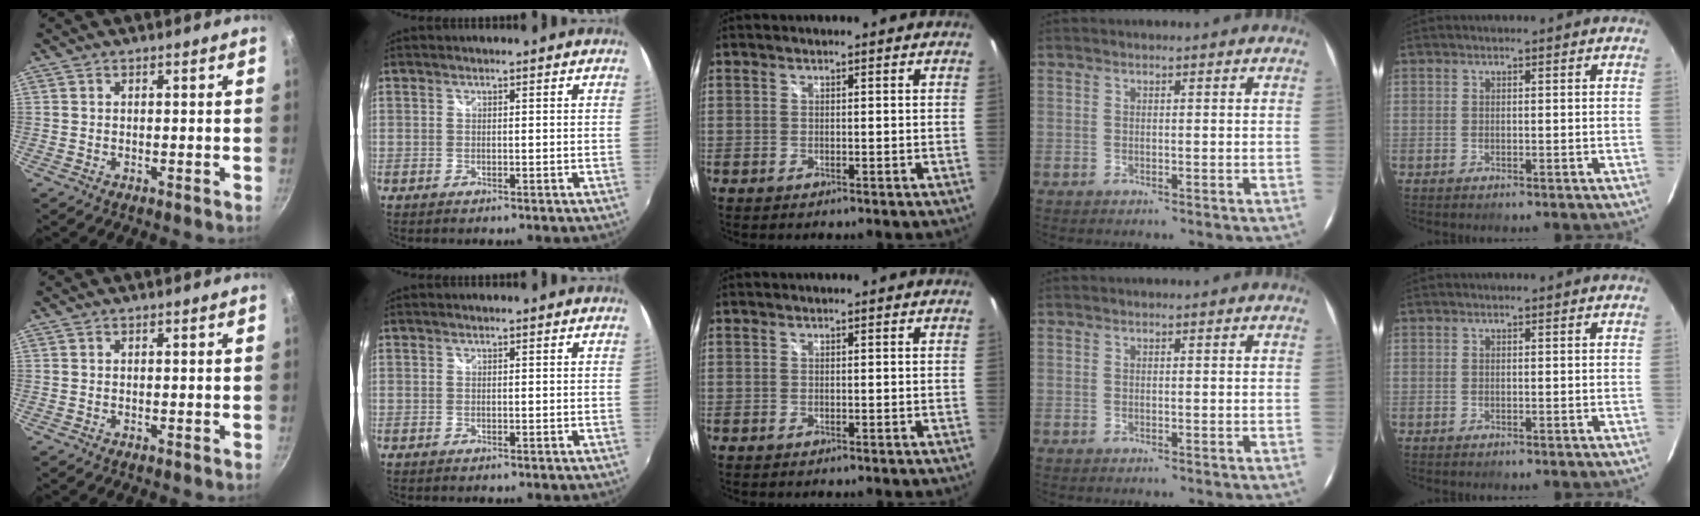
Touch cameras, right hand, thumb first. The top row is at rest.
{}